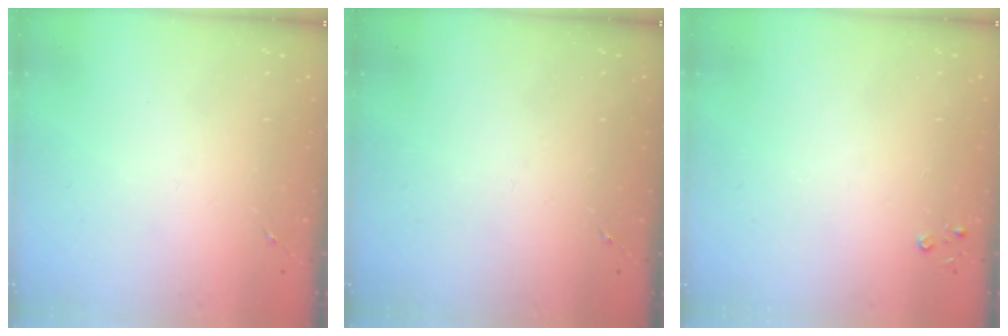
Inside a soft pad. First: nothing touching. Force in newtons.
{"total": 0.0}
{"total": 2.6, "press": 2.6, "slide": 0.3}